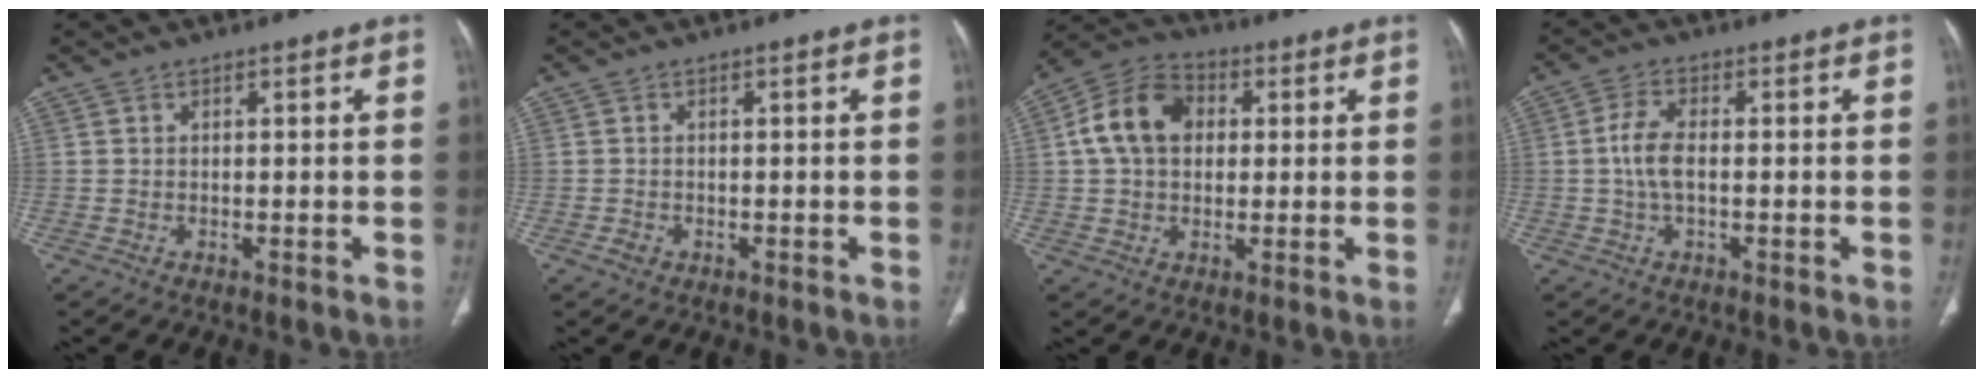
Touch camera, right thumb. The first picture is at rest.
{"total": 1.2, "force": [-0.4, 1.0, 0.5], "torque": [-0.010, 0.003, -0.006]}
{"total": 11.6, "force": [2.0, 8.5, 7.7], "torque": [-0.130, 0.022, 0.026]}
{"total": 5.1, "force": [-0.2, 2.4, 4.4], "torque": [-0.102, 0.009, -0.007]}